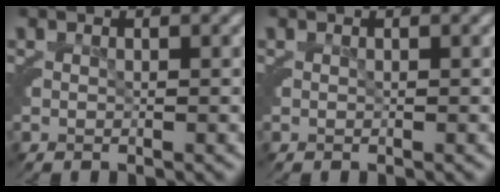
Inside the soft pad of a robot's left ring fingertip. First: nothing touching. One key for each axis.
{"total": 0.0}